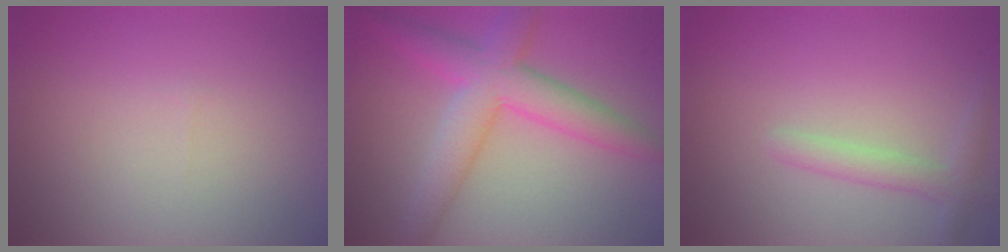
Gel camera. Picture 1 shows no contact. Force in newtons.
{"total": 6.1, "press": 6.1, "slide": 0.1}
{"total": 2.0, "press": 2.0, "slide": 0.1}